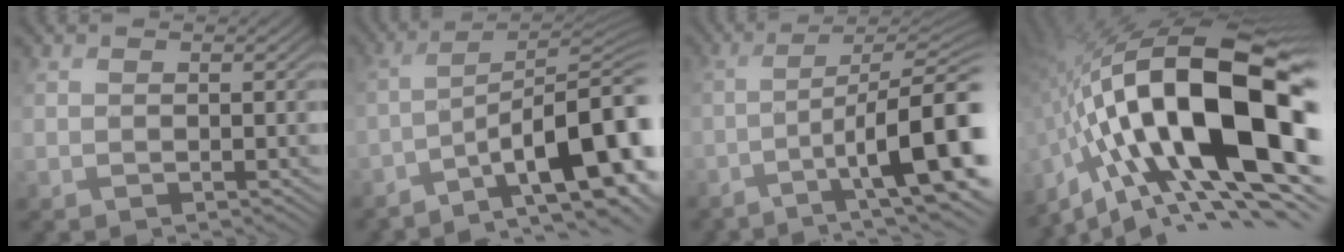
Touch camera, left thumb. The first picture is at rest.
{"total": 15.1, "force": [-7.5, 4.2, 12.5], "torque": [-0.164, 0.008, -0.116]}
{"total": 13.1, "force": [-4.7, 3.0, 11.8], "torque": [-0.161, 0.011, -0.068]}
{"total": 21.8, "force": [-4.6, 9.1, 19.2], "torque": [-0.357, 0.006, -0.093]}